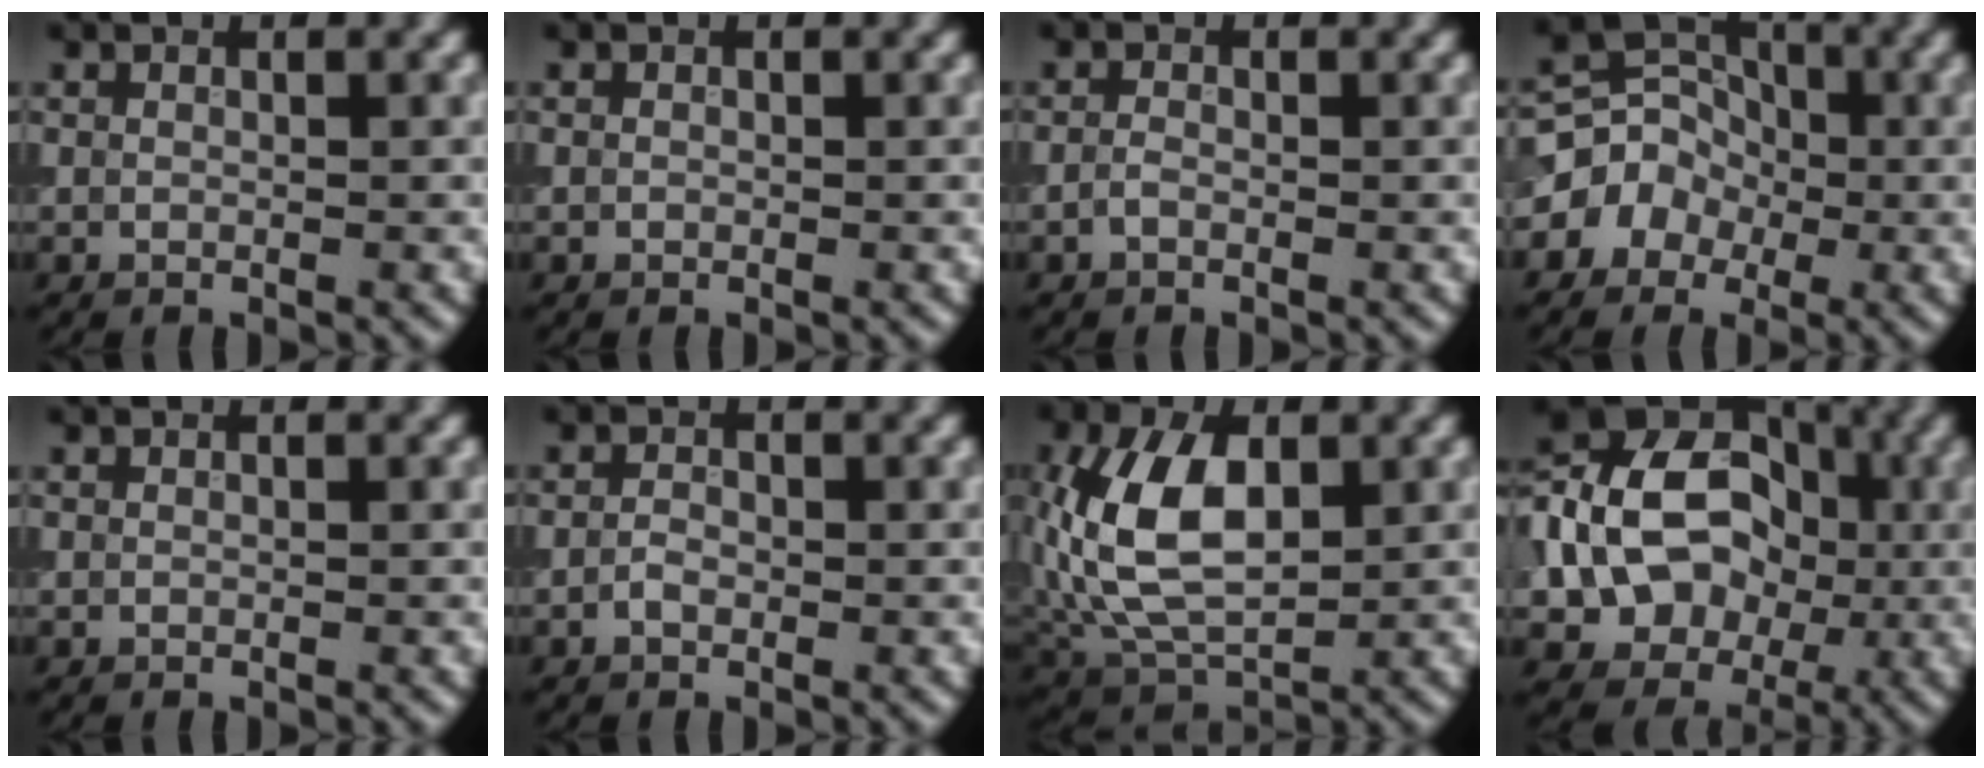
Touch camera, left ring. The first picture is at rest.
{"total": 0.0}
{"total": 0.8, "force": [-0.5, 0.3, 0.6], "torque": [-0.015, 0.003, -0.012]}
{"total": 4.3, "force": [-1.0, 3.8, 1.7], "torque": [-0.011, 0.014, -0.032]}
{"total": 0.0}
{"total": 1.1, "force": [-0.5, 0.6, 0.7], "torque": [-0.017, 0.004, -0.013]}
{"total": 9.2, "force": [0.7, 5.4, 7.4], "torque": [-0.165, 0.009, 0.013]}
{"total": 14.6, "force": [-0.4, 11.7, 8.6], "torque": [-0.162, 0.027, -0.022]}